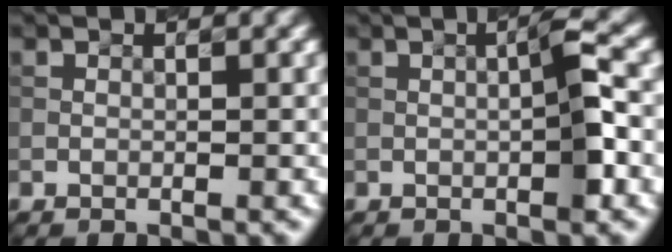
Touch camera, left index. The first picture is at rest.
{"total": 3.3, "force": [-0.3, 0.3, 3.3], "torque": [-0.051, 0.007, -0.008]}